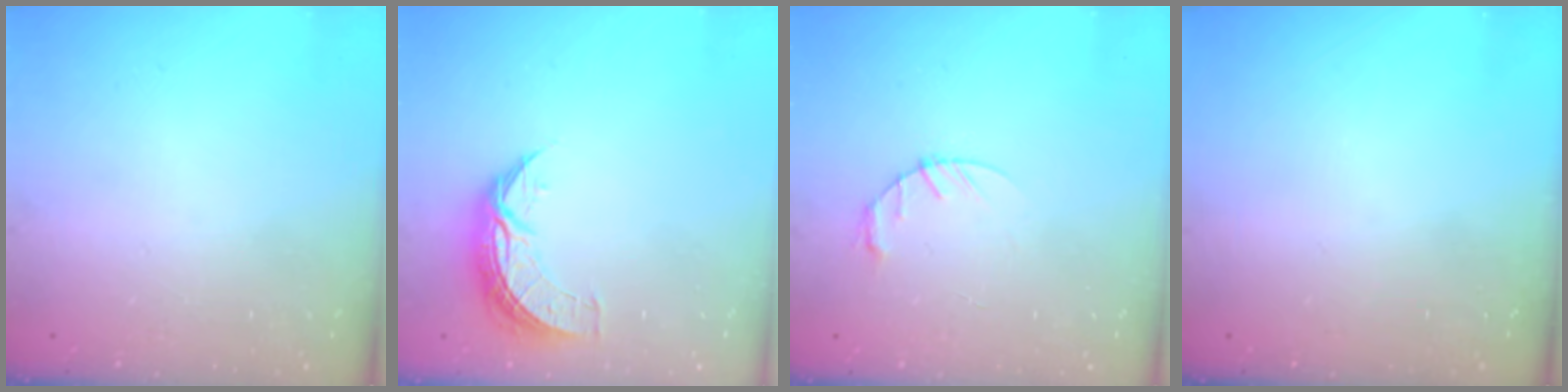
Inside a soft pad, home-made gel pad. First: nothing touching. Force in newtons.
{"total": 7.9, "press": 7.9, "slide": 0.1}
{"total": 3.0, "press": 3.0, "slide": 0.5}
{"total": 0.0}